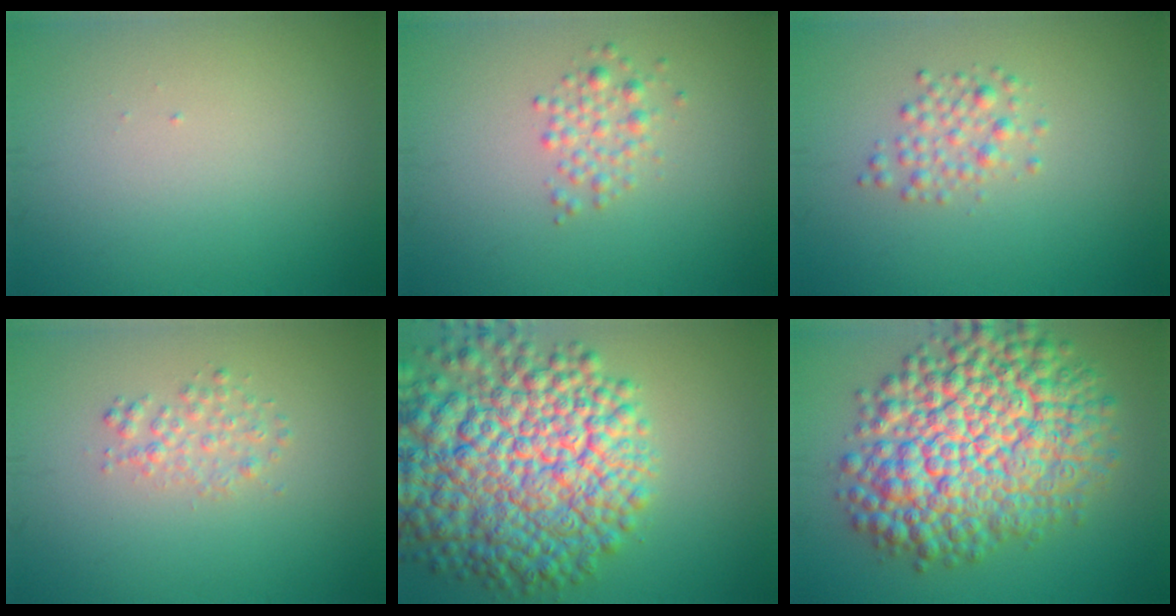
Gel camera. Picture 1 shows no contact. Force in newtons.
{"total": 1.9, "press": 1.9, "slide": 0.1}
{"total": 1.9, "press": 1.9, "slide": 0.1}
{"total": 1.6, "press": 1.6, "slide": 0.1}
{"total": 13.7, "press": 13.7, "slide": 0.6}
{"total": 13.8, "press": 13.7, "slide": 0.5}